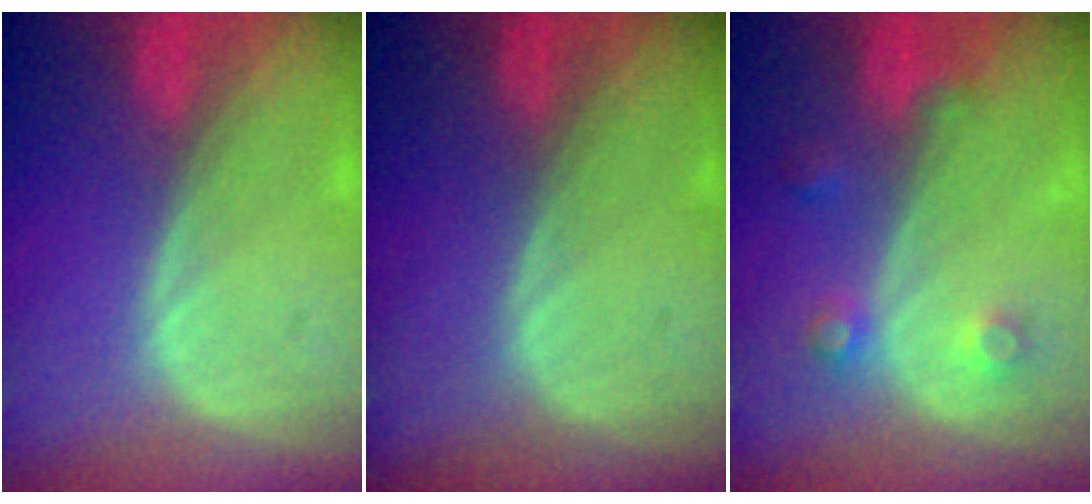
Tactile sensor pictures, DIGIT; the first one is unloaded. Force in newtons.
{"total": 0.0}
{"total": 3.6, "press": 3.4, "slide": 1.3}